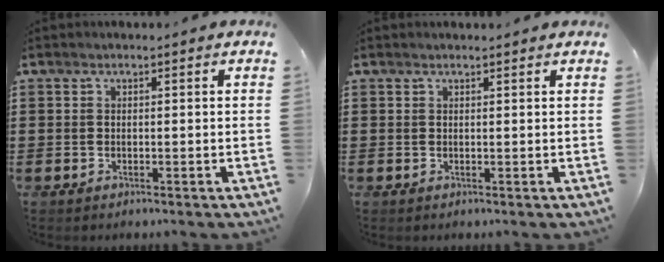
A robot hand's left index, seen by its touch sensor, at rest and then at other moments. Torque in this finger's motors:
{"motor_torque": [1.49, -0.65, 0.18, 0.02]}